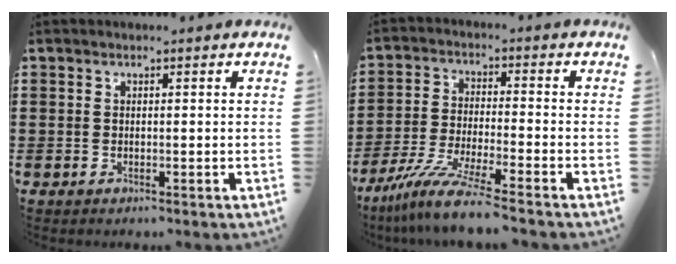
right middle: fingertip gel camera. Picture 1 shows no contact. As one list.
[{"total": 8.6, "force": [-7.3, -0.4, 4.6], "torque": [-0.098, -0.013, -0.144]}]